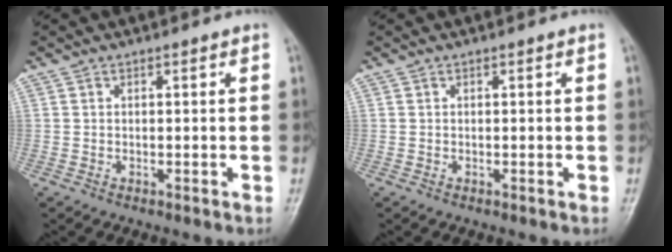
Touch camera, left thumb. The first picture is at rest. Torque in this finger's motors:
{"motor_torque": [0.00, 0.00, 0.00, -0.01, 0.00]}